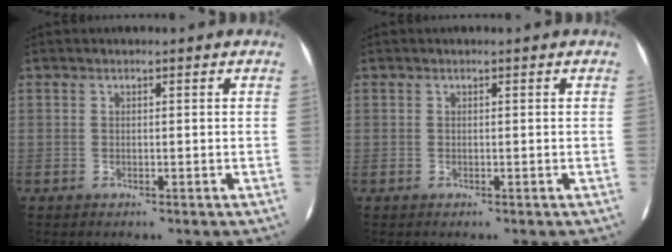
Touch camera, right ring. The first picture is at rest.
{"total": 0.0}